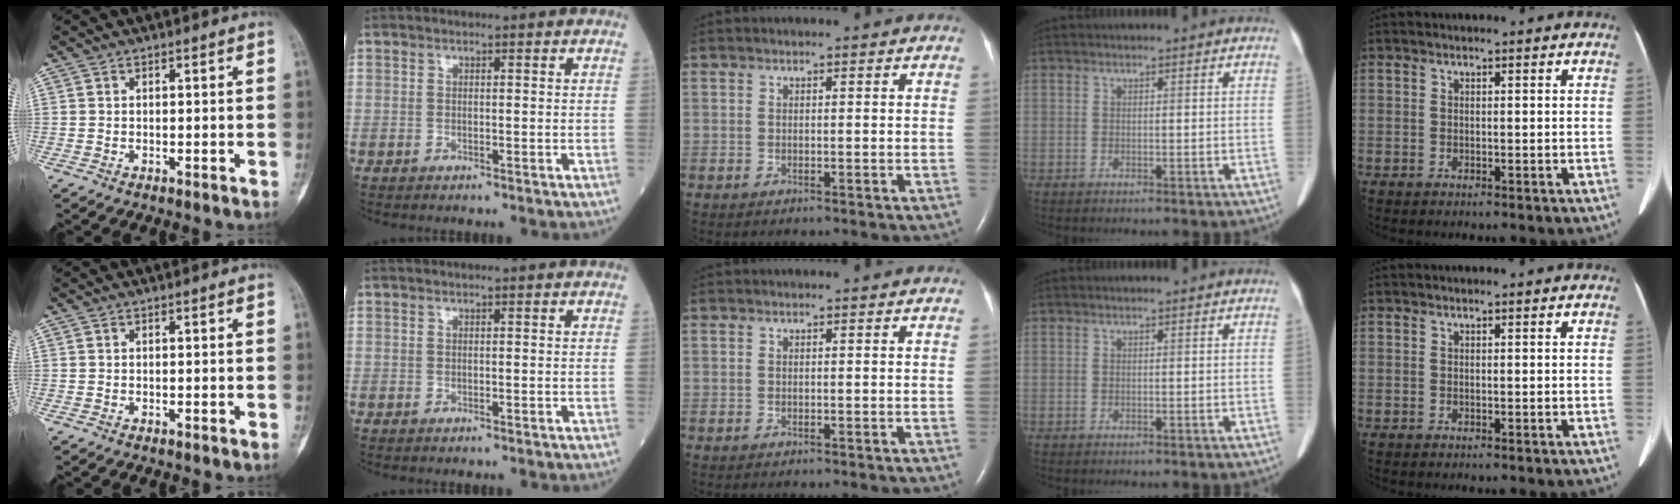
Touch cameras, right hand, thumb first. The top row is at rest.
{}